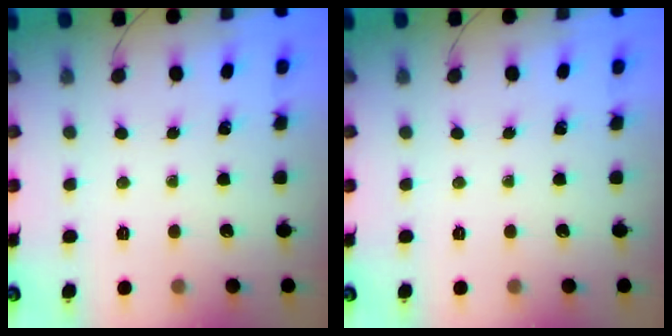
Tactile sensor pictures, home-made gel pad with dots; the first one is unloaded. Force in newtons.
{"total": 0.0}